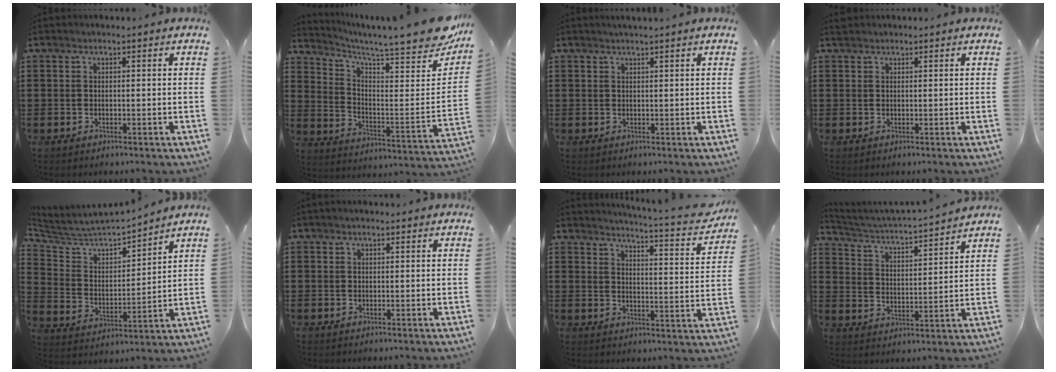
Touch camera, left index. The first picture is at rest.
{"total": 7.1, "force": [6.1, 0.2, 3.7], "torque": [-0.074, -0.068, 0.094]}
{"total": 0.8, "force": [0.7, -0.1, 0.4], "torque": [-0.007, -0.001, 0.014]}
{"total": 0.9, "force": [0.8, 0.4, 0.1], "torque": [-0.004, 0.002, 0.017]}
{"total": 5.0, "force": [4.7, 1.2, 1.4], "torque": [-0.059, -0.038, 0.072]}
{"total": 0.7, "force": [0.5, 0.3, 0.4], "torque": [-0.008, 0.004, 0.009]}
{"total": 4.3, "force": [3.9, -0.5, 1.8], "torque": [-0.039, -0.039, 0.056]}
{"total": 2.6, "force": [2.5, -0.2, 0.7], "torque": [-0.034, -0.030, 0.031]}